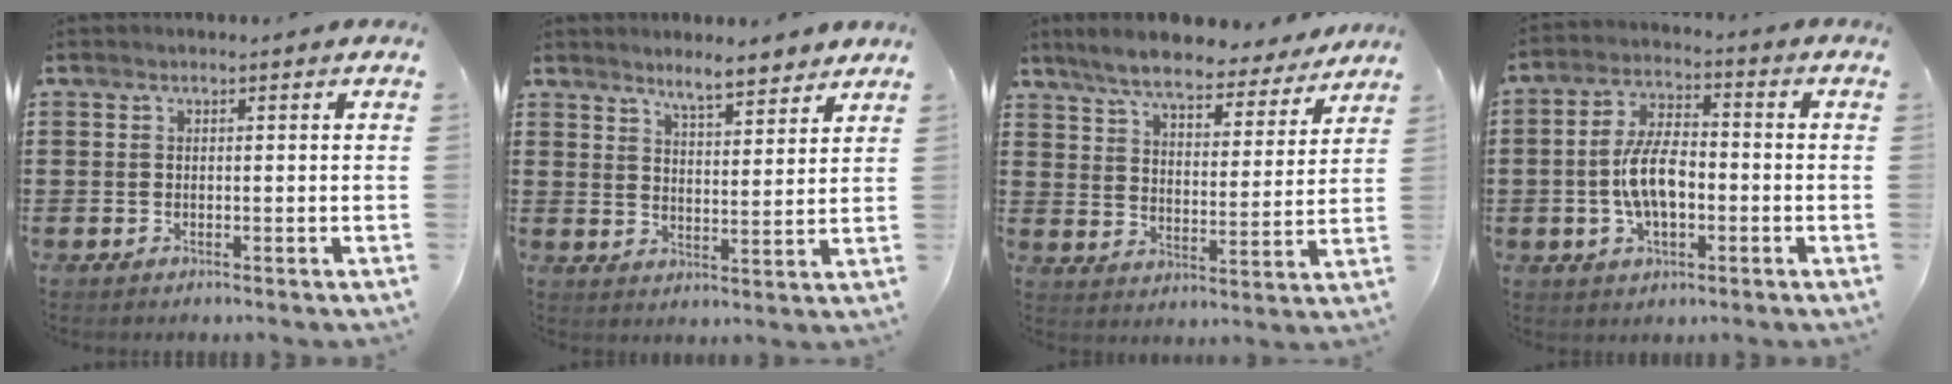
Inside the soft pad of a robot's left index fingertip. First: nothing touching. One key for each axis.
{"total": 5.3, "fx": 5.1, "fy": 0.6, "fz": 1.6, "tx": -0.039, "ty": -0.019, "tz": 0.091}
{"total": 8.1, "fx": 7.3, "fy": 1.1, "fz": 3.2, "tx": -0.094, "ty": -0.035, "tz": 0.130}
{"total": 8.3, "fx": -1.4, "fy": 3.9, "fz": 7.2, "tx": -0.160, "ty": 0.003, "tz": -0.033}